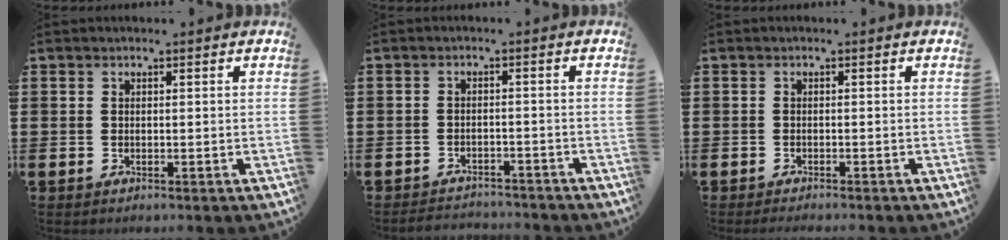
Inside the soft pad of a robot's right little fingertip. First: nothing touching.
{"total": 2.1, "force": [-2.1, 0.0, -0.3], "torque": [-0.003, 0.004, -0.047]}
{"total": 0.6, "force": [-0.6, -0.1, 0.2], "torque": [-0.003, -0.003, -0.012]}